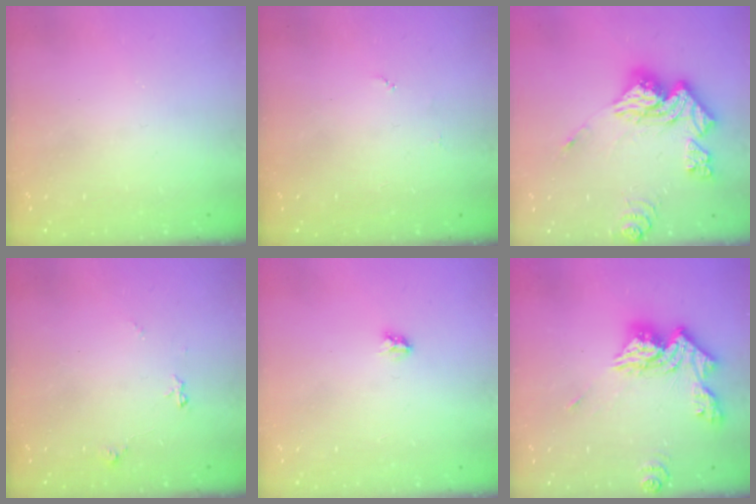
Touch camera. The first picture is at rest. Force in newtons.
{"total": 3.7, "press": 3.7, "slide": 0.4}
{"total": 18.6, "press": 18.5, "slide": 1.8}
{"total": 5.2, "press": 5.1, "slide": 0.7}
{"total": 2.9, "press": 2.9, "slide": 0.3}
{"total": 15.2, "press": 15.1, "slide": 1.6}